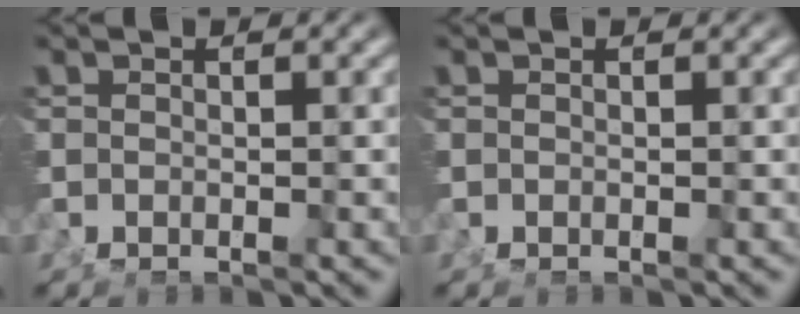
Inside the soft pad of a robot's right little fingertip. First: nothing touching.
{"total": 0.0}